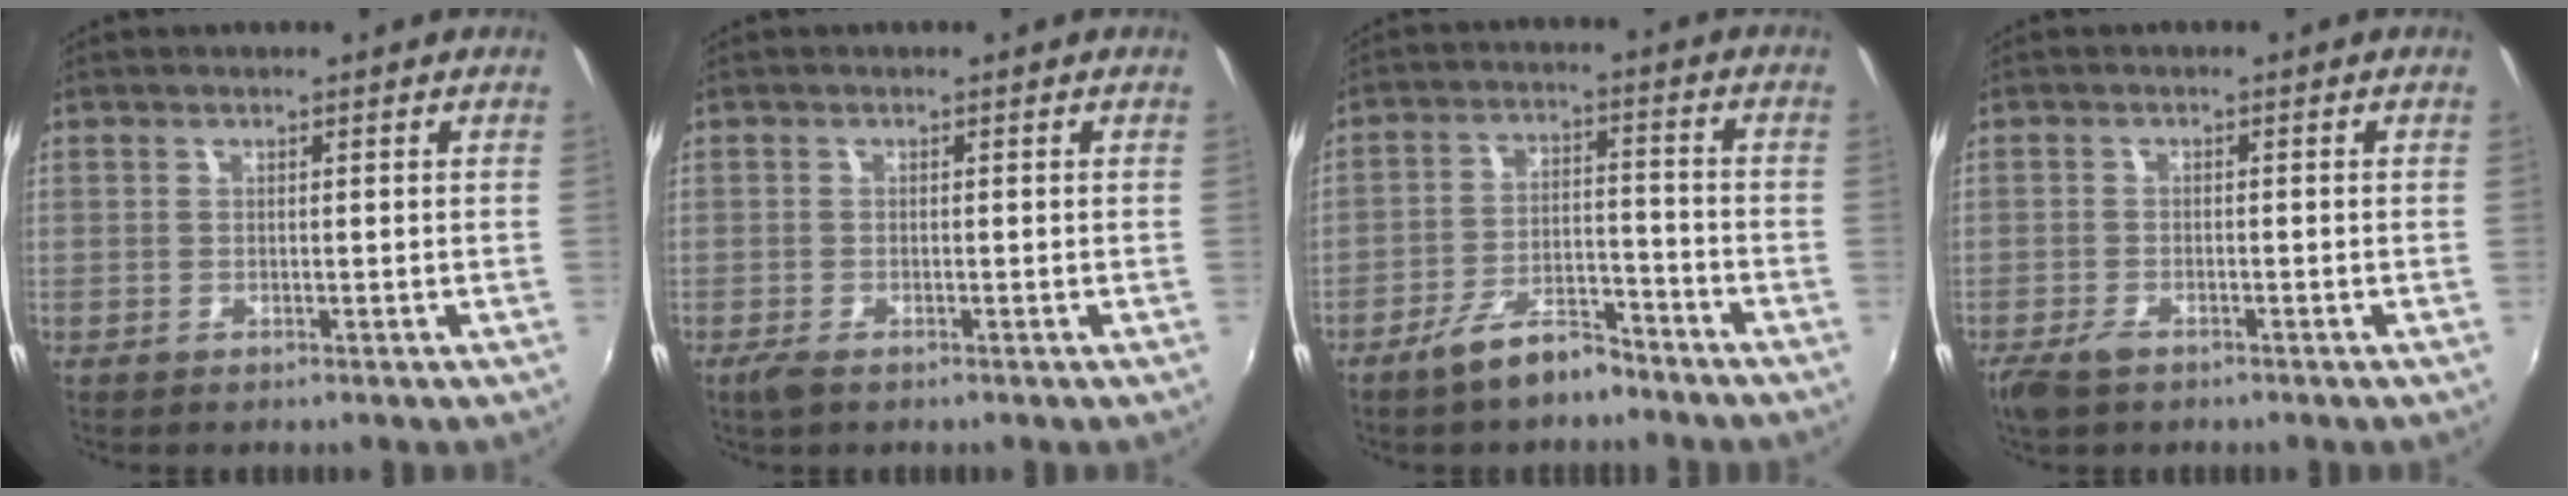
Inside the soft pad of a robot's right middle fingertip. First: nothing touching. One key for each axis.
{"total": 2.2, "fx": -1.5, "fy": 0.8, "fz": 1.5, "tx": -0.030, "ty": -0.009, "tz": -0.027}
{"total": 8.1, "fx": -6.5, "fy": 2.6, "fz": 4.1, "tx": -0.083, "ty": 0.010, "tz": -0.105}
{"total": 3.8, "fx": -2.8, "fy": 1.7, "fz": 2.1, "tx": -0.055, "ty": -0.011, "tz": -0.053}